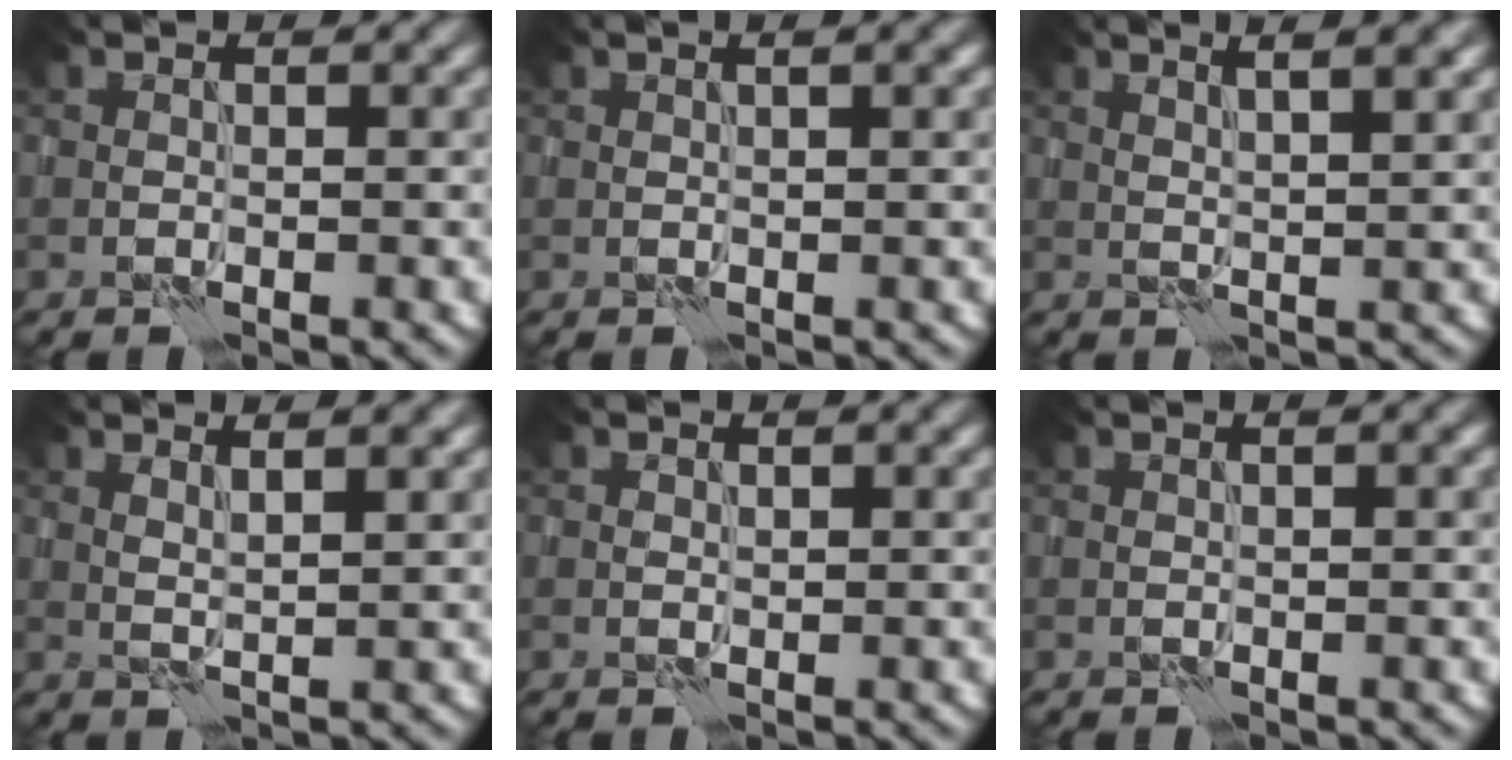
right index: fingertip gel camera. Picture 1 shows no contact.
{"total": 1.9, "force": [0.9, 0.3, 1.6], "torque": [-0.020, 0.000, 0.004]}
{"total": 4.6, "force": [2.6, 1.2, 3.6], "torque": [-0.037, 0.017, 0.020]}
{"total": 2.9, "force": [1.6, 0.7, 2.3], "torque": [-0.026, 0.007, 0.013]}
{"total": 0.7, "force": [0.3, 0.4, 0.5], "torque": [-0.007, 0.001, 0.004]}
{"total": 0.9, "force": [0.4, 0.0, 0.8], "torque": [-0.015, 0.002, 0.003]}